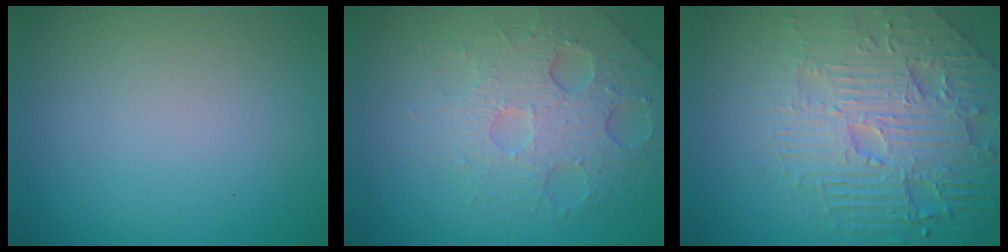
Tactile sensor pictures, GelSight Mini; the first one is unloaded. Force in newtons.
{"total": 5.1, "press": 4.2, "slide": 2.9}
{"total": 8.4, "press": 6.0, "slide": 5.8}